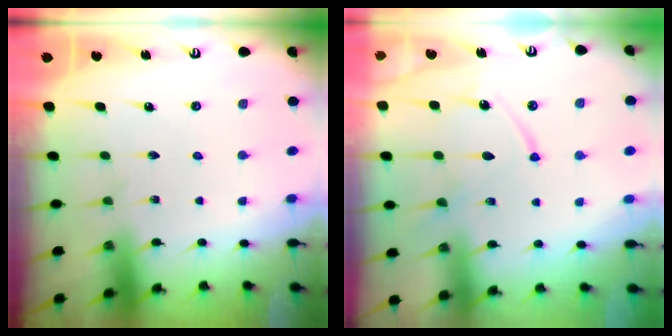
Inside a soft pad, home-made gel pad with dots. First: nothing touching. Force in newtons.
{"total": 11.7, "press": 11.7, "slide": 1.1}